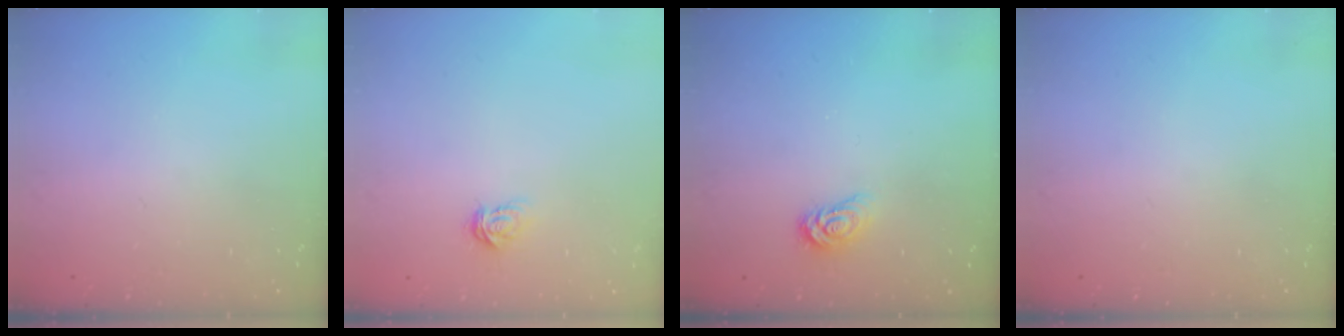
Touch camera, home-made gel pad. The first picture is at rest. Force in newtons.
{"total": 3.5, "press": 3.5, "slide": 0.4}
{"total": 3.8, "press": 3.8, "slide": 0.4}
{"total": 0.0}